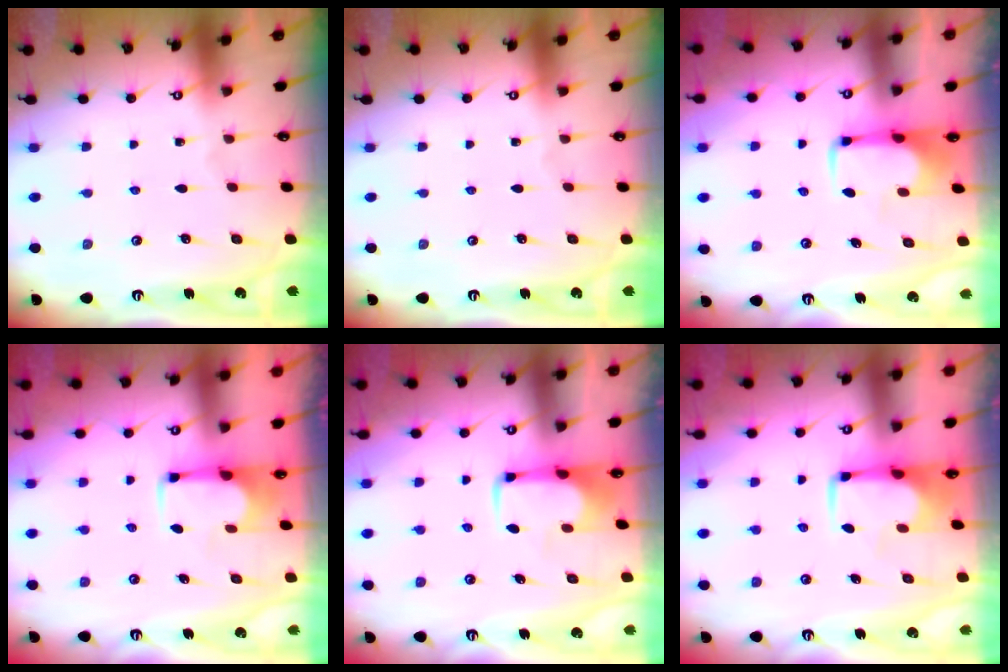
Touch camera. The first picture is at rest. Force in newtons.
{"total": 0.0}
{"total": 2.0, "press": 1.9, "slide": 0.4}
{"total": 1.7, "press": 1.4, "slide": 0.9}
{"total": 2.0, "press": 1.9, "slide": 0.4}
{"total": 0.6, "press": 0.6, "slide": 0.2}